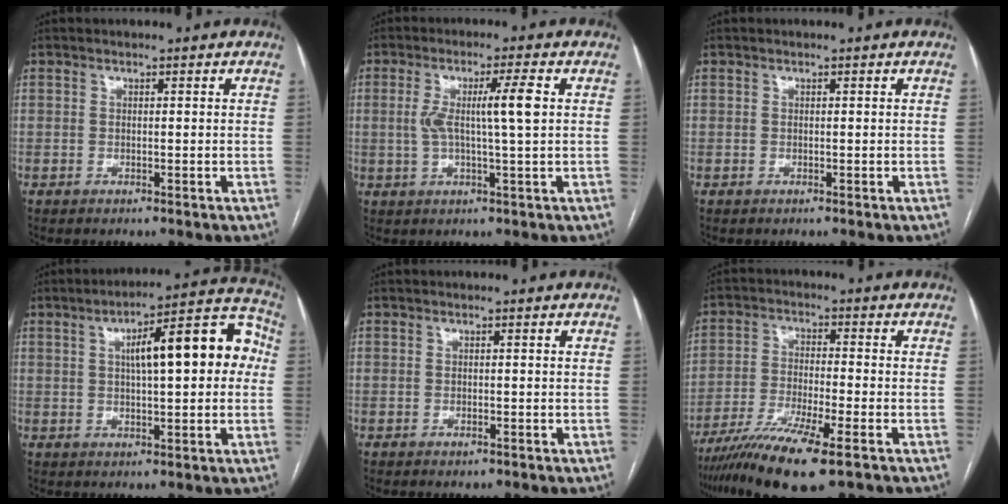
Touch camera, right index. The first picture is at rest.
{"total": 6.6, "force": [0.9, -0.3, 6.5], "torque": [-0.120, 0.010, 0.019]}
{"total": 0.0}
{"total": 14.1, "force": [2.1, 3.6, 13.4], "torque": [-0.181, 0.050, 0.030]}
{"total": 0.6, "force": [-0.4, 0.2, 0.4], "torque": [-0.008, -0.001, -0.001]}
{"total": 12.1, "force": [-7.7, 0.7, 9.3], "torque": [-0.175, -0.027, -0.133]}